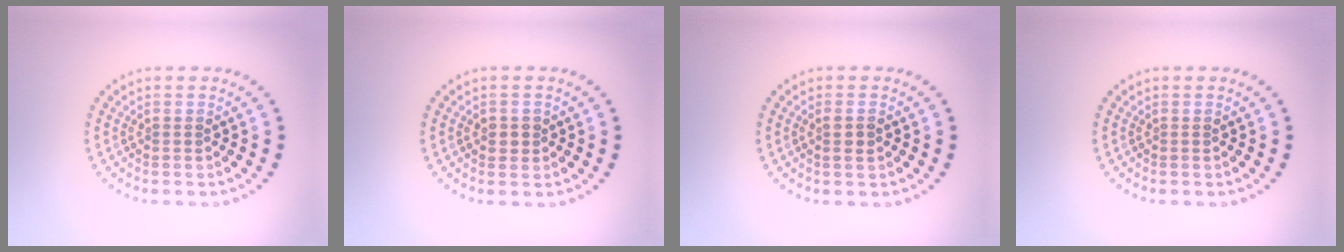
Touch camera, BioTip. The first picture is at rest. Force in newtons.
{"total": 1.2, "press": 1.2, "slide": 0.4}
{"total": 1.2, "press": 1.1, "slide": 0.4}
{"total": 0.0}